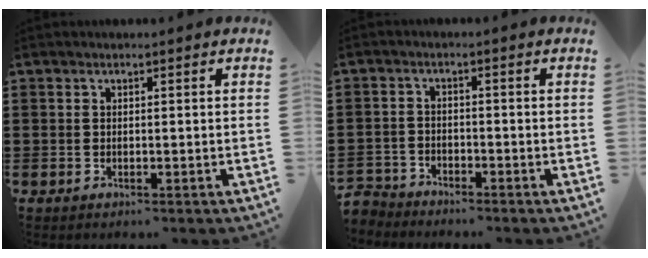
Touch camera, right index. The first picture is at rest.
{"total": 2.8, "force": [-2.7, 0.6, -0.3], "torque": [-0.010, -0.003, -0.063]}